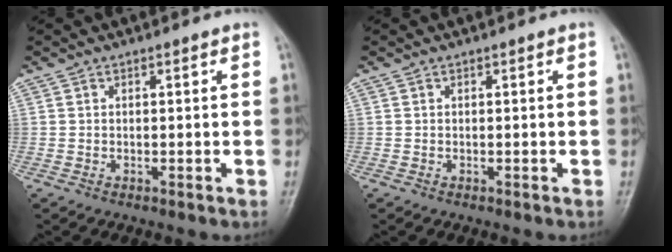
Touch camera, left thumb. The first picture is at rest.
{"total": 0.0}